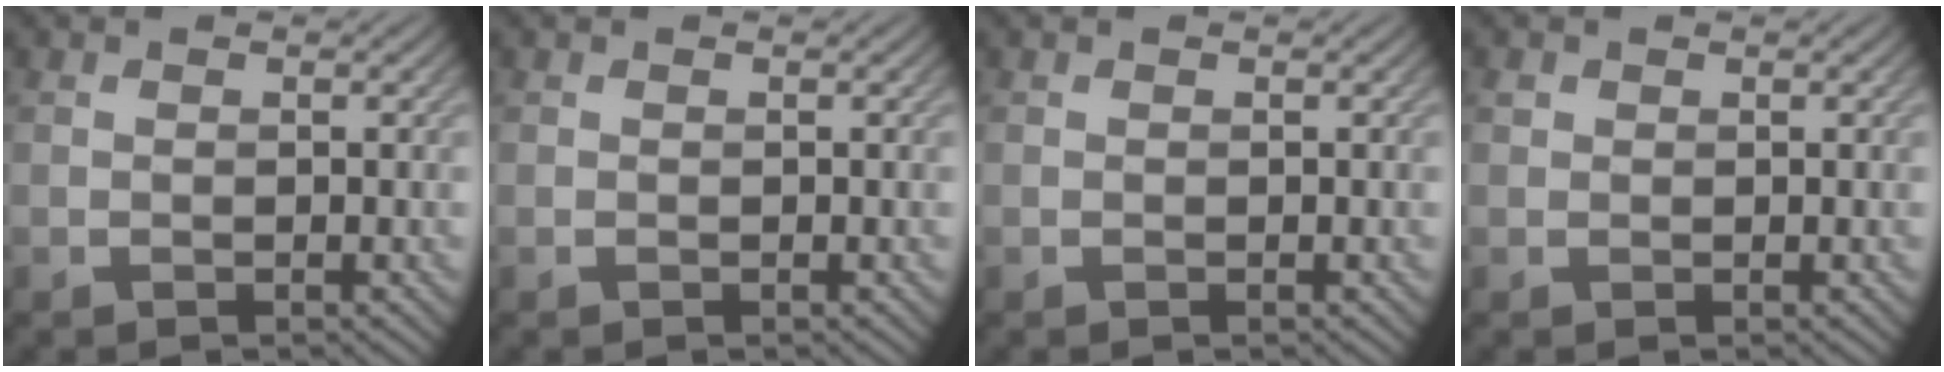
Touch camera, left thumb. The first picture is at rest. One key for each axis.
{"total": 0.0}
{"total": 0.0}
{"total": 0.7, "fx": 0.3, "fy": 0.6, "fz": 0.1, "tx": -0.002, "ty": 0.000, "tz": 0.005}